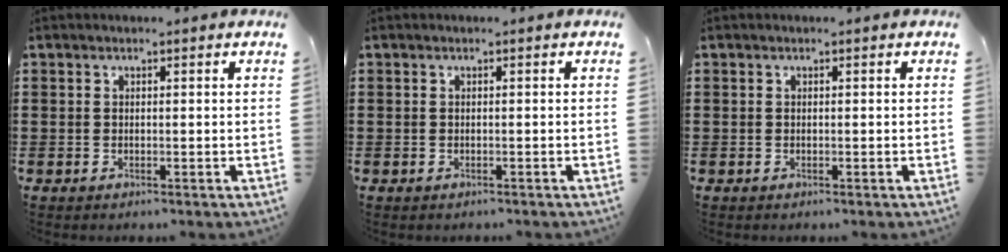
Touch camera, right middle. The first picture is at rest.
{"total": 0.0}
{"total": 0.0}